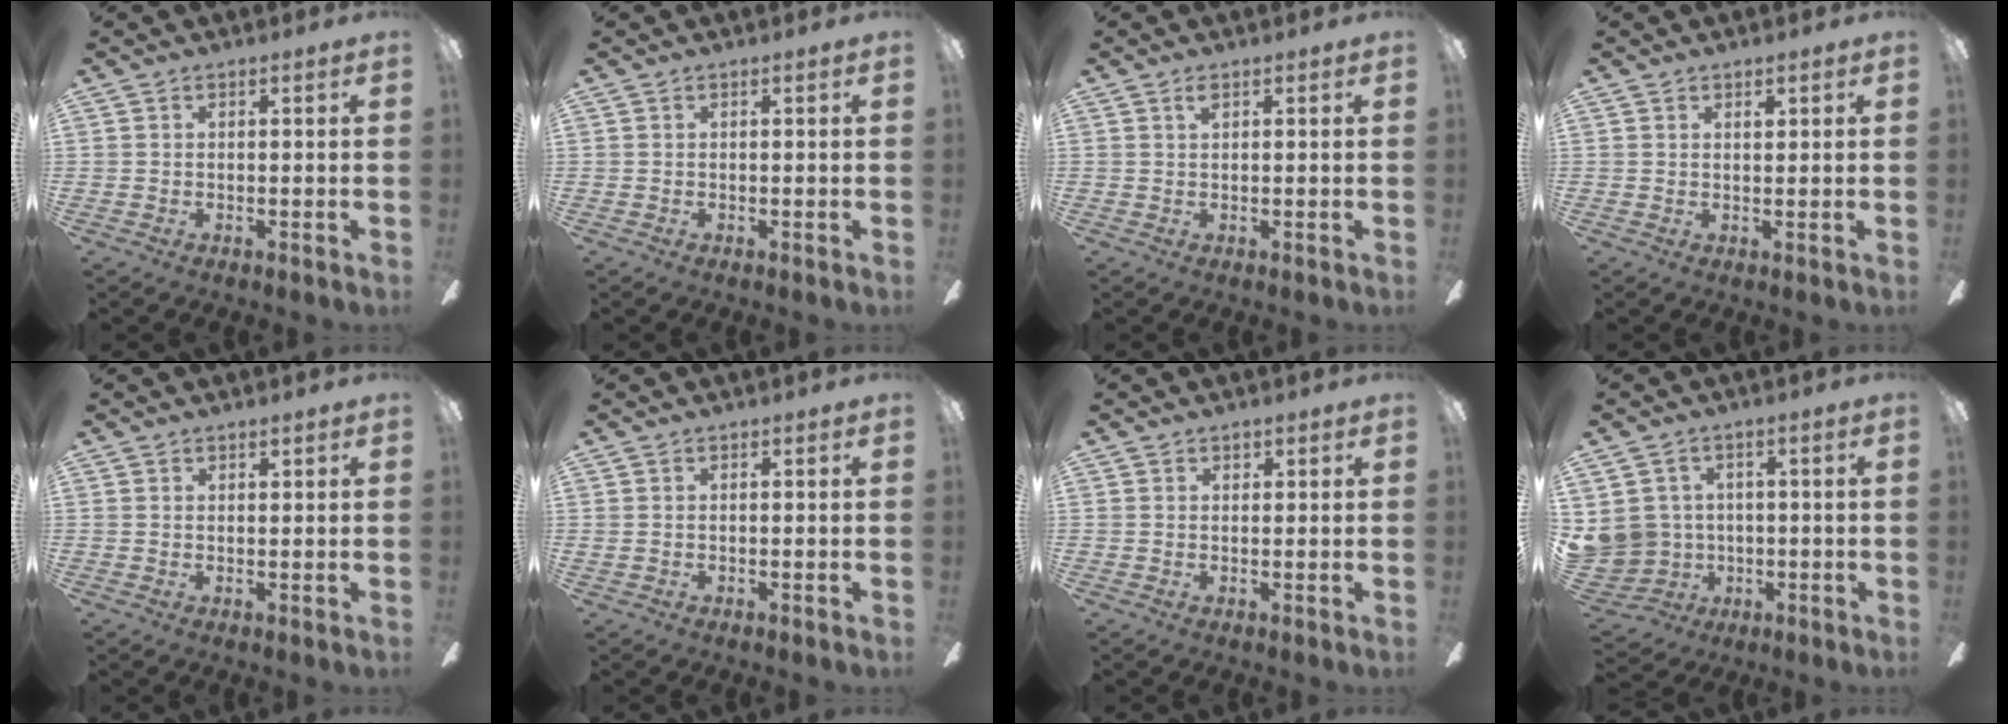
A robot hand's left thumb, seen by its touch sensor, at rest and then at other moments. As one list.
[{"total": 0.0}, {"total": 1.3, "force": [0.9, 0.4, 0.9], "torque": [-0.013, -0.003, 0.015]}, {"total": 1.8, "force": [1.3, 0.9, 0.7], "torque": [-0.001, -0.007, 0.022]}, {"total": 1.3, "force": [1.1, 0.6, 0.0], "torque": [0.007, -0.005, 0.021]}, {"total": 0.0}, {"total": 1.2, "force": [1.0, 0.8, 0.2], "torque": [0.011, -0.007, 0.015]}, {"total": 8.9, "force": [0.6, 8.8, 1.4], "torque": [-0.064, -0.004, 0.024]}]